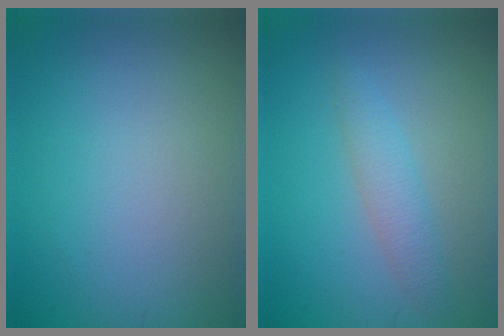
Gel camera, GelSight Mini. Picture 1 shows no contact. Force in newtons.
{"total": 2.1, "press": 2.1, "slide": 0.1}